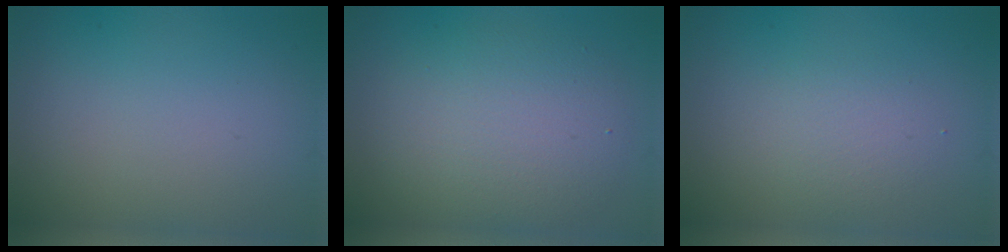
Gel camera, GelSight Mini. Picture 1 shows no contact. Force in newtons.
{"total": 5.5, "press": 5.5, "slide": 0.4}
{"total": 2.1, "press": 2.1, "slide": 0.1}